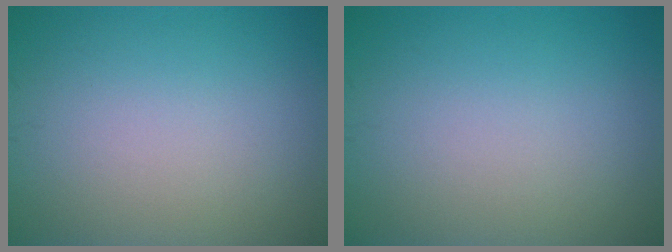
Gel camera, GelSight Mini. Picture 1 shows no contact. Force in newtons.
{"total": 0.0}